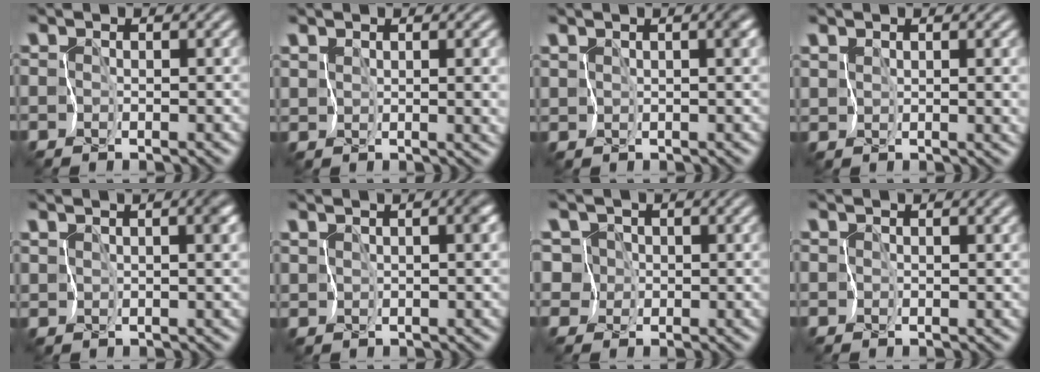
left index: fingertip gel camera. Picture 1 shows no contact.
{"total": 3.8, "force": [0.8, 2.0, 3.2], "torque": [-0.054, -0.013, 0.024]}
{"total": 2.0, "force": [0.7, 0.7, 1.8], "torque": [-0.023, 0.001, 0.016]}
{"total": 3.0, "force": [1.0, 1.6, 2.3], "torque": [-0.045, -0.009, 0.021]}
{"total": 2.4, "force": [0.7, 0.9, 2.1], "torque": [-0.029, 0.001, 0.017]}
{"total": 1.9, "force": [0.4, 0.7, 1.8], "torque": [-0.025, 0.002, 0.010]}
{"total": 5.5, "force": [1.2, 5.1, 1.6], "torque": [-0.027, 0.035, -0.015]}
{"total": 0.9, "force": [0.4, 0.4, 0.6], "torque": [-0.010, 0.001, 0.006]}